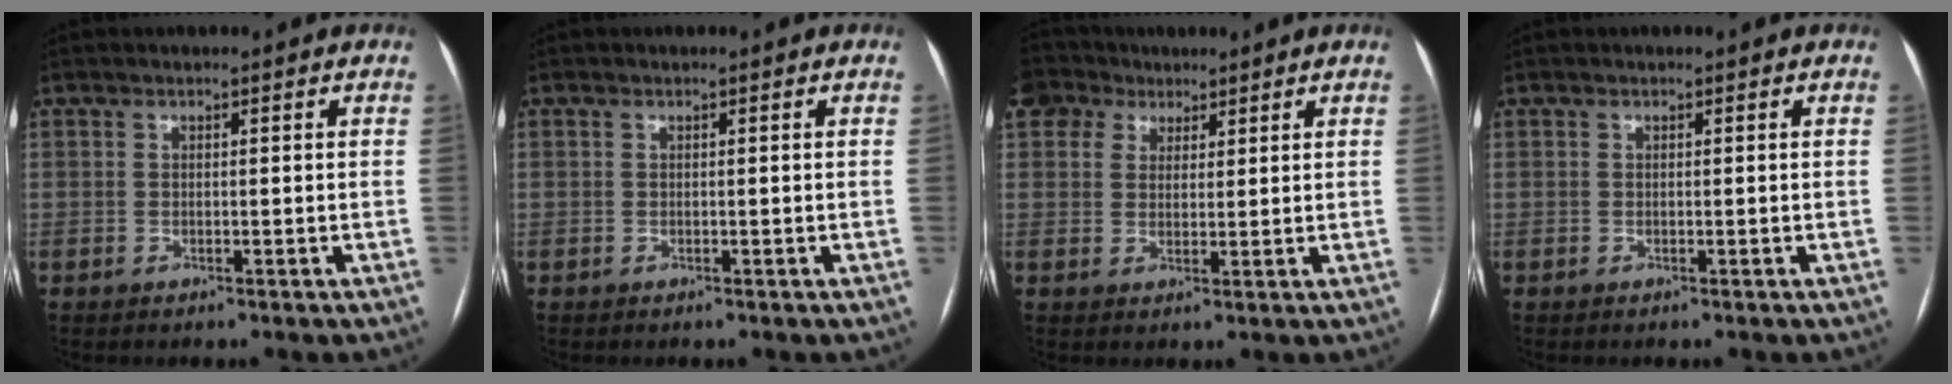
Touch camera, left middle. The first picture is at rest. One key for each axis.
{"total": 0.0}
{"total": 6.3, "fx": 4.3, "fy": 4.4, "fz": 1.3, "tx": -0.036, "ty": 0.031, "tz": 0.084}
{"total": 0.0}